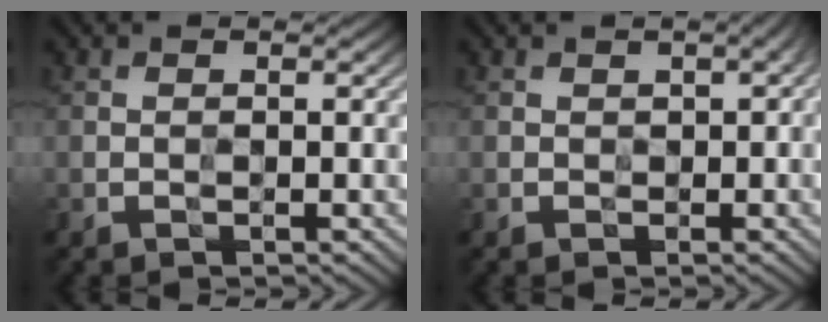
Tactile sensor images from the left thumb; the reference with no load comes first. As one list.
[{"total": 0.9, "force": [-0.2, 0.7, 0.6], "torque": [-0.005, -0.004, -0.001]}]